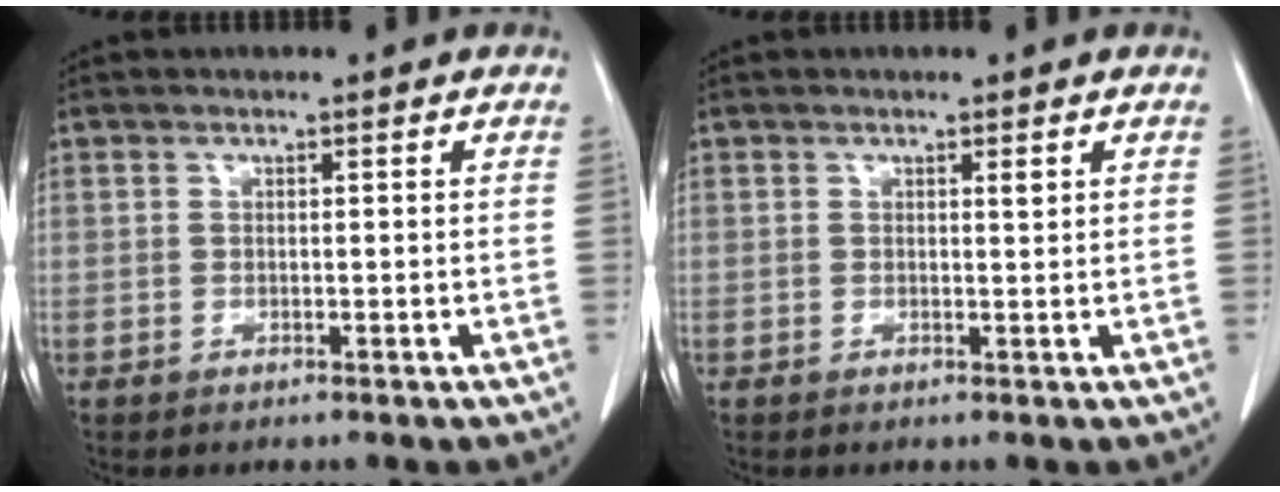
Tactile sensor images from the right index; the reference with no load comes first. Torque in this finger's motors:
{"motor_torque": [0.08, -0.01, 0.00, 0.00]}